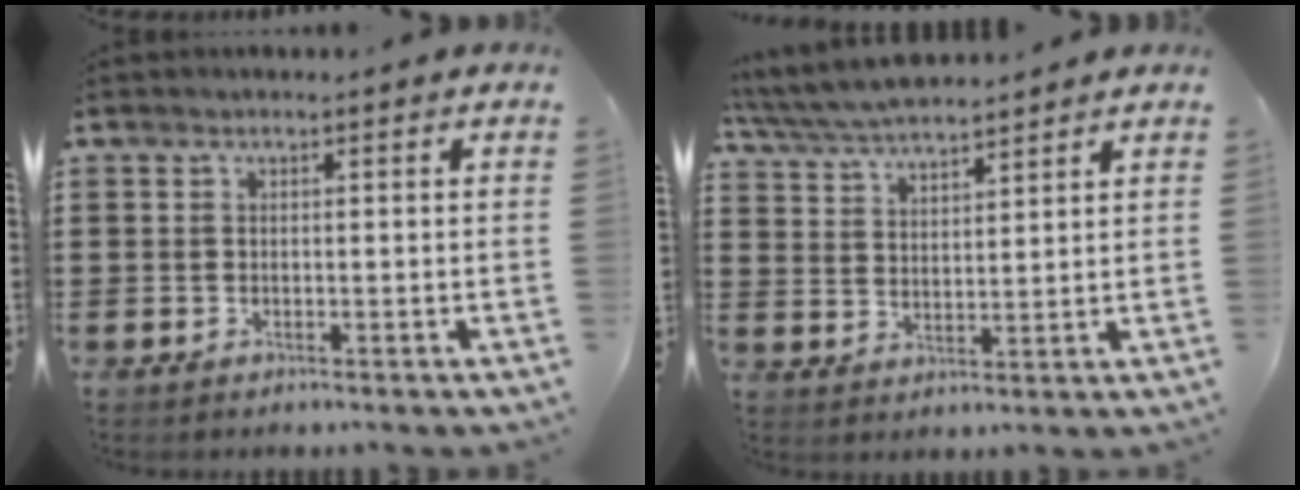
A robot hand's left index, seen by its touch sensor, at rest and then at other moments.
{"total": 5.5, "force": [5.3, 0.6, 1.4], "torque": [-0.047, -0.018, 0.095]}